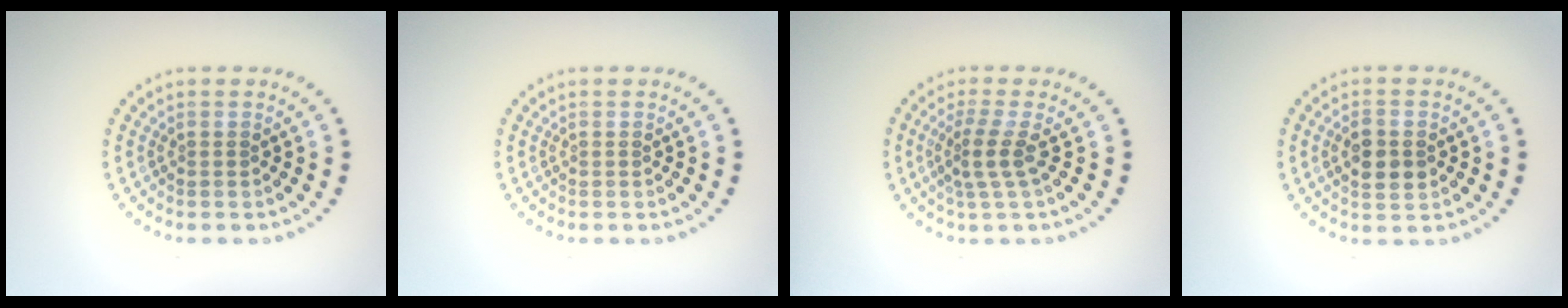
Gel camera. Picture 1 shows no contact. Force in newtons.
{"total": 0.0}
{"total": 2.6, "press": 1.9, "slide": 1.7}
{"total": 3.1, "press": 3.1, "slide": 0.1}